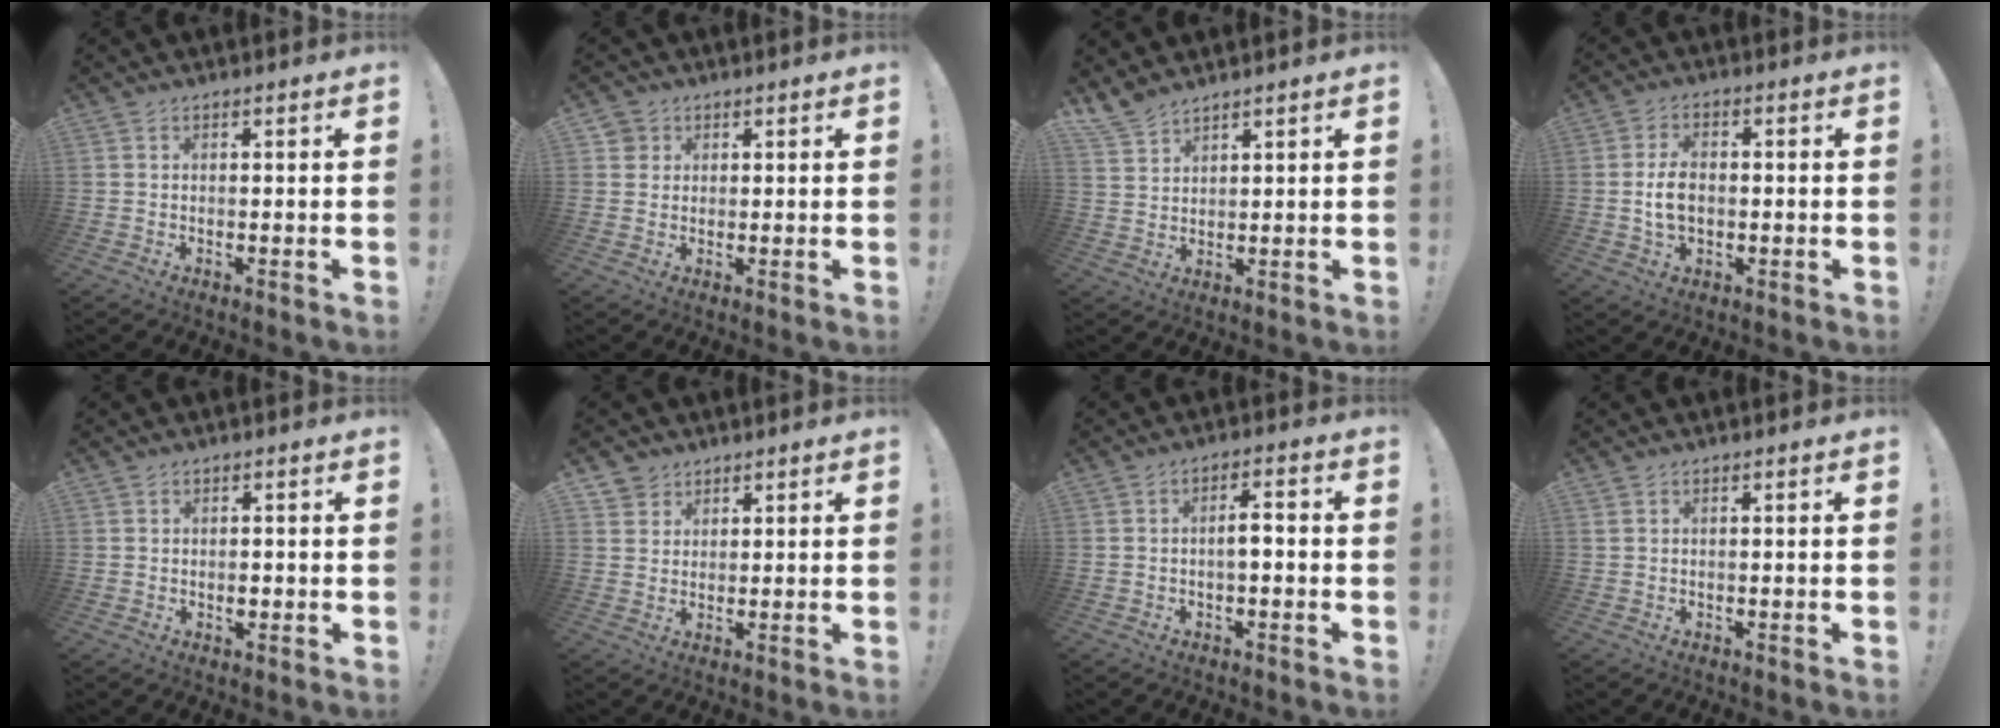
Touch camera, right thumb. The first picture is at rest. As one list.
[{"total": 2.7, "force": [1.2, 2.4, 0.4], "torque": [-0.005, -0.003, 0.021]}, {"total": 5.5, "force": [4.9, 1.7, 1.8], "torque": [-0.035, -0.030, 0.094]}, {"total": 7.0, "force": [-0.3, 4.7, 5.2], "torque": [-0.087, 0.001, -0.010]}, {"total": 2.5, "force": [0.4, 2.4, 0.7], "torque": [0.010, -0.010, 0.004]}, {"total": 3.8, "force": [2.6, 2.8, 0.0], "torque": [-0.002, -0.017, 0.050]}, {"total": 3.9, "force": [-1.0, 1.2, 3.6], "torque": [-0.056, 0.008, -0.022]}, {"total": 0.5, "force": [0.3, 0.3, 0.3], "torque": [-0.013, 0.003, 0.007]}]